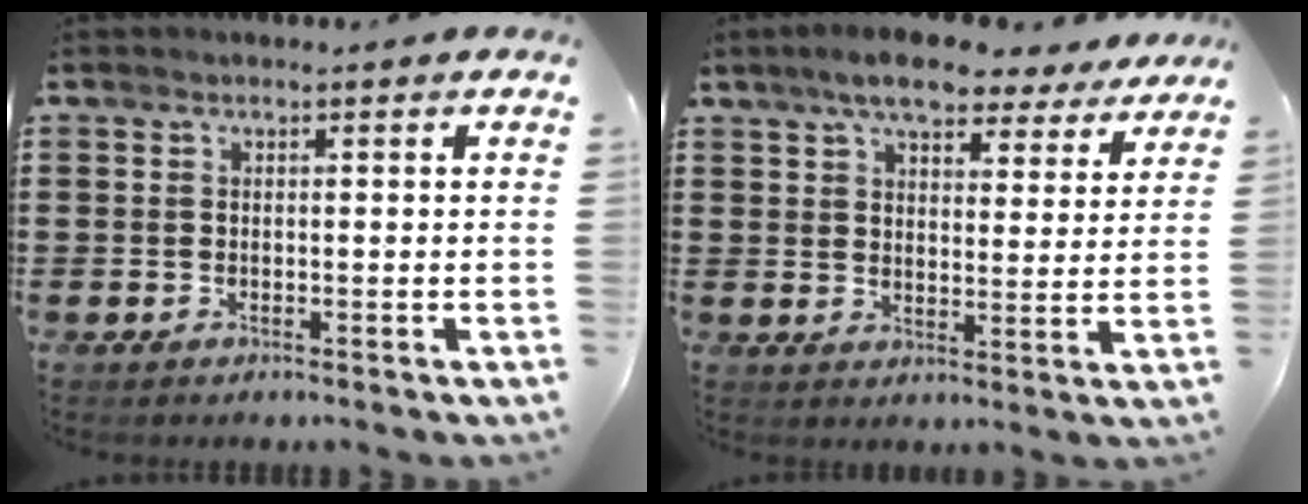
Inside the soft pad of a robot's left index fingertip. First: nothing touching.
{"total": 7.6, "force": [6.6, 1.8, 3.2], "torque": [-0.079, -0.015, 0.121]}